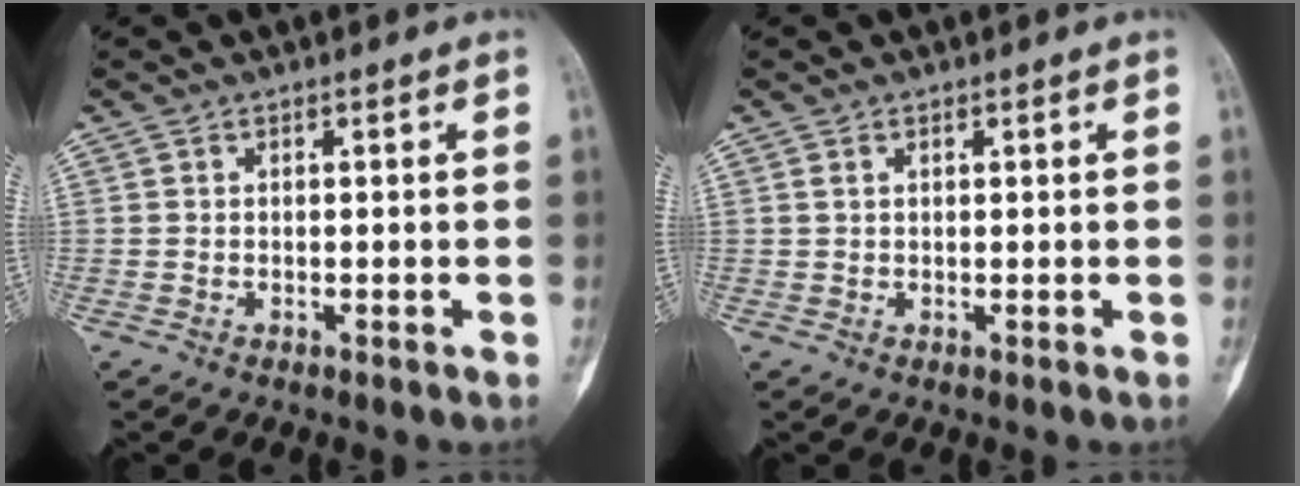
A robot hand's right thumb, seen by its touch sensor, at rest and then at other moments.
{"total": 0.8, "force": [0.4, 0.4, 0.5], "torque": [-0.006, 0.003, 0.007]}